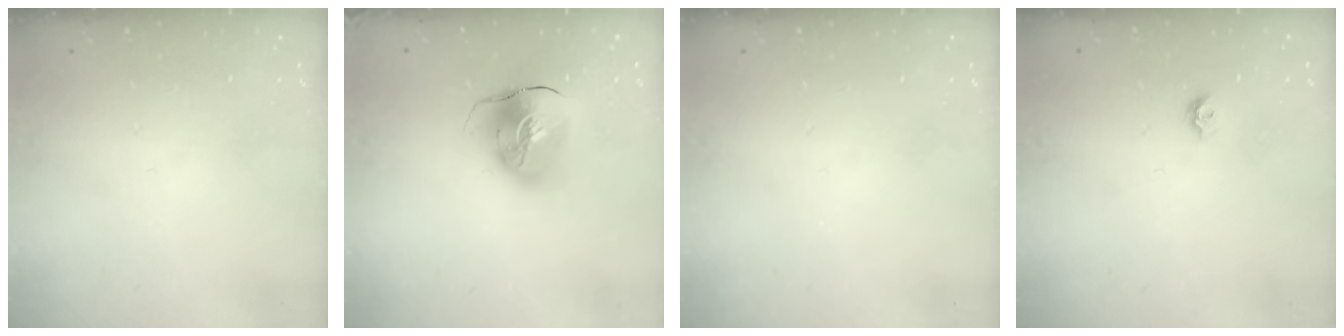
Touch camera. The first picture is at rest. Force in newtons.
{"total": 13.9, "press": 13.8, "slide": 2.1}
{"total": 0.0}
{"total": 5.9, "press": 5.8, "slide": 0.7}